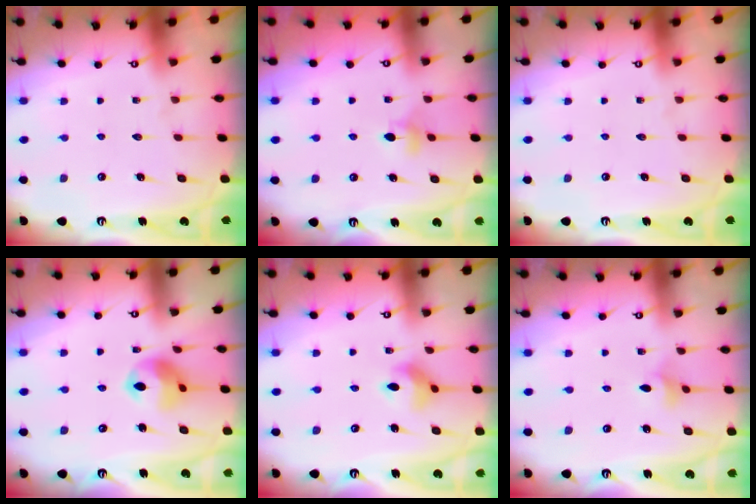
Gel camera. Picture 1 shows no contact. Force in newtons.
{"total": 4.3, "press": 4.2, "slide": 0.7}
{"total": 0.0}
{"total": 10.5, "press": 10.4, "slide": 1.5}
{"total": 7.1, "press": 6.8, "slide": 2.0}
{"total": 2.9, "press": 2.9, "slide": 0.5}